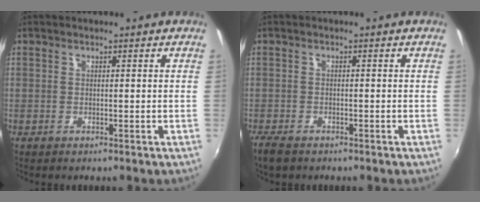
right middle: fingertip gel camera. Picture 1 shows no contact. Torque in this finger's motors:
{"motor_torque": [0.69, -0.72, 0.21, 0.06]}